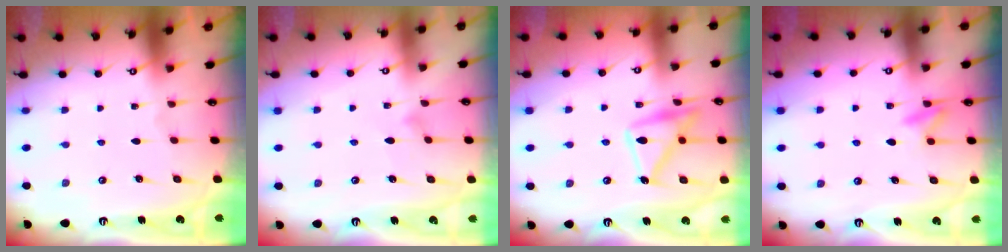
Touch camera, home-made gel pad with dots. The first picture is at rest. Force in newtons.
{"total": 7.5, "press": 7.5, "slide": 0.4}
{"total": 15.8, "press": 15.7, "slide": 0.9}
{"total": 8.7, "press": 8.7, "slide": 0.8}